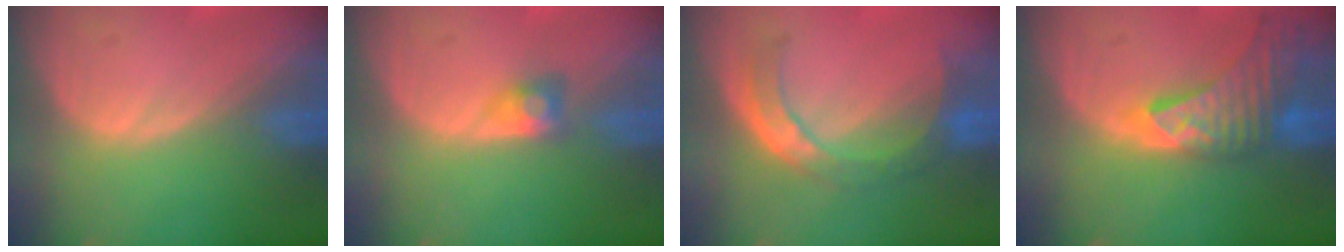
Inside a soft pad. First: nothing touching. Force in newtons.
{"total": 2.7, "press": 2.5, "slide": 1.1}
{"total": 6.6, "press": 6.2, "slide": 2.3}
{"total": 9.2, "press": 8.5, "slide": 3.7}